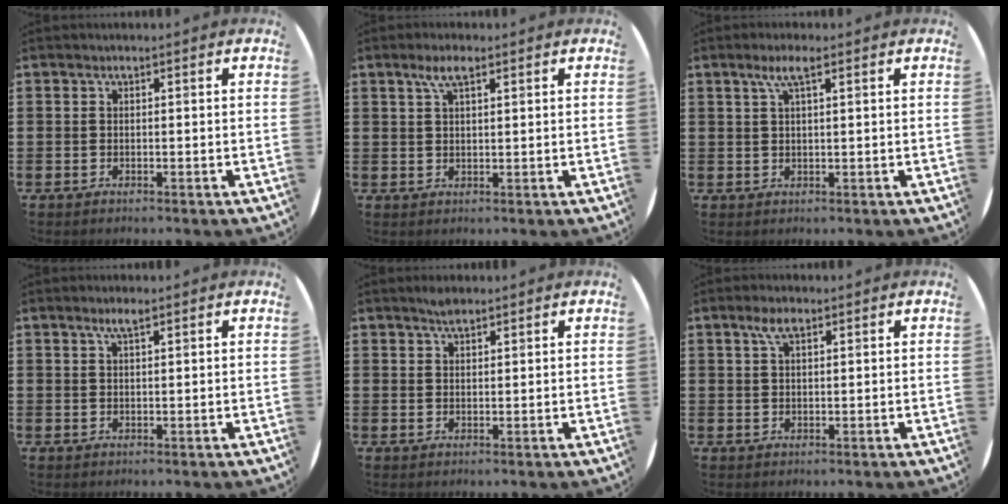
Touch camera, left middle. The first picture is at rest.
{"total": 3.4, "force": [2.0, 0.9, 2.6], "torque": [-0.055, 0.008, 0.034]}
{"total": 2.9, "force": [1.5, 0.5, 2.4], "torque": [-0.050, 0.007, 0.025]}
{"total": 2.1, "force": [1.4, 0.3, 1.5], "torque": [-0.031, 0.004, 0.024]}
{"total": 1.8, "force": [1.6, 0.6, 0.6], "torque": [-0.006, 0.000, 0.027]}
{"total": 3.0, "force": [1.9, 1.1, 2.1], "torque": [-0.046, 0.009, 0.032]}